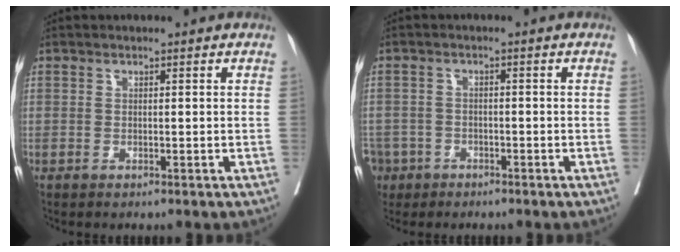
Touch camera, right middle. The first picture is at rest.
{"total": 6.7, "force": [-4.2, 5.1, 1.0], "torque": [-0.039, 0.000, -0.073]}